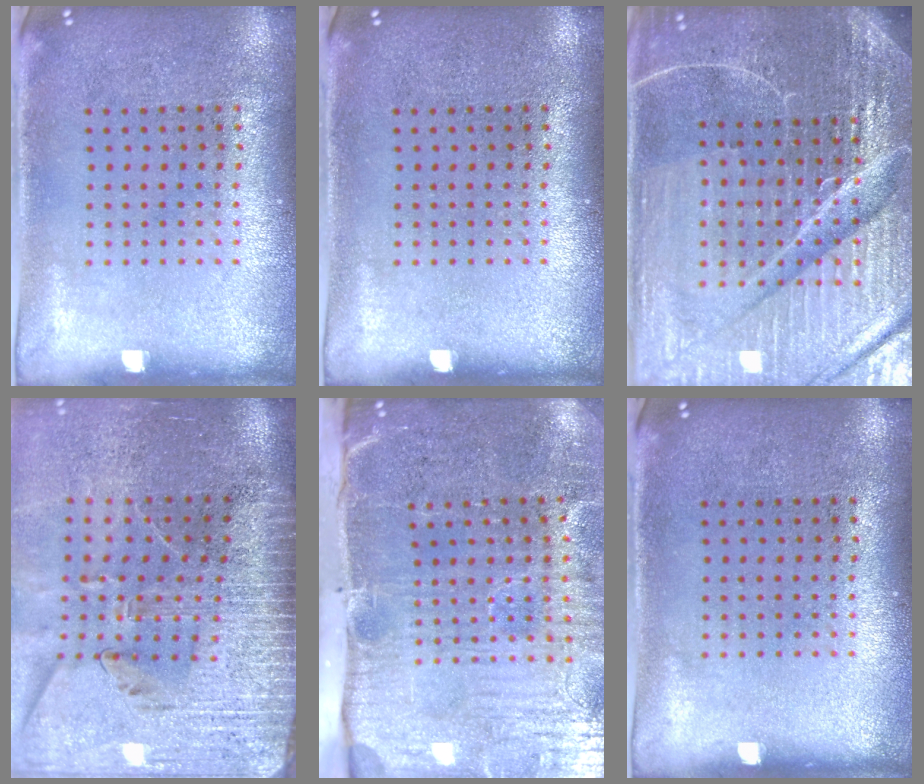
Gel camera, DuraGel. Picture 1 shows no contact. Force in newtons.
{"total": 0.0}
{"total": 6.4, "press": 5.7, "slide": 3.0}
{"total": 3.7, "press": 3.2, "slide": 1.9}
{"total": 5.4, "press": 4.4, "slide": 3.1}
{"total": 0.0}